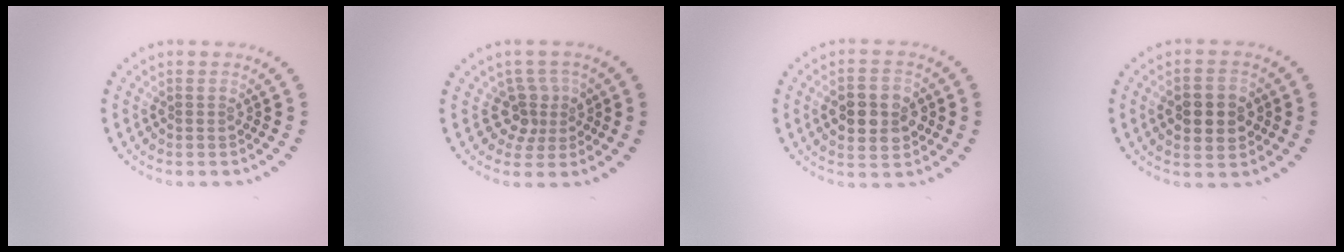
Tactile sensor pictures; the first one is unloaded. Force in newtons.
{"total": 2.8, "press": 2.0, "slide": 2.0}
{"total": 4.7, "press": 4.7, "slide": 0.1}
{"total": 4.5, "press": 4.5, "slide": 0.2}